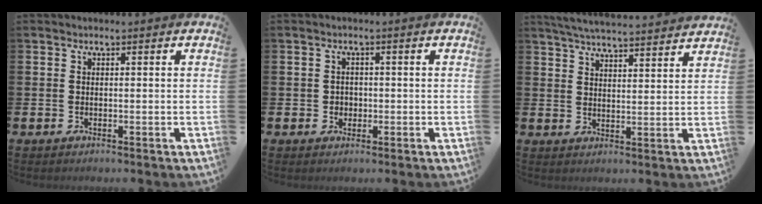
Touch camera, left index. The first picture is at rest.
{"total": 1.6, "force": [0.1, 1.6, 0.3], "torque": [-0.002, 0.007, -0.004]}
{"total": 5.3, "force": [5.3, 0.0, 0.8], "torque": [-0.028, -0.035, 0.093]}